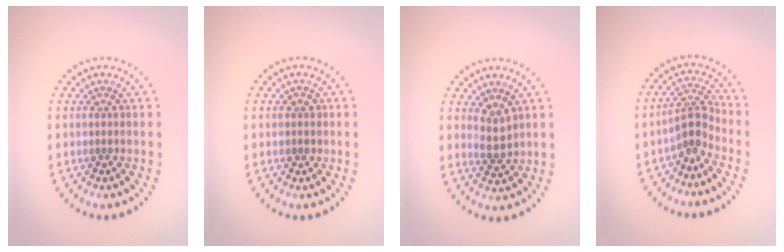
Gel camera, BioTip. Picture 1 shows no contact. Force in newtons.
{"total": 1.0, "press": 0.9, "slide": 0.3}
{"total": 2.1, "press": 1.9, "slide": 1.0}
{"total": 2.6, "press": 1.8, "slide": 1.8}